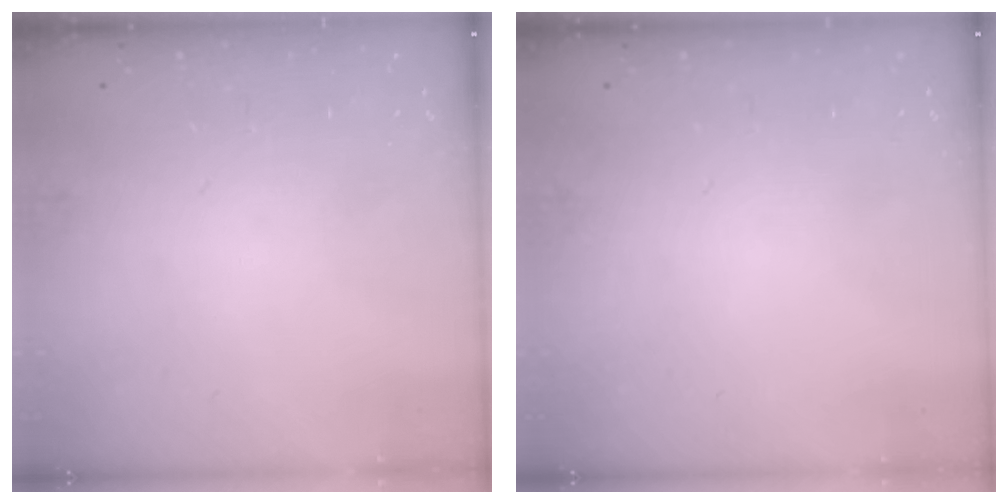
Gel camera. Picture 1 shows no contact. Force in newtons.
{"total": 0.0}